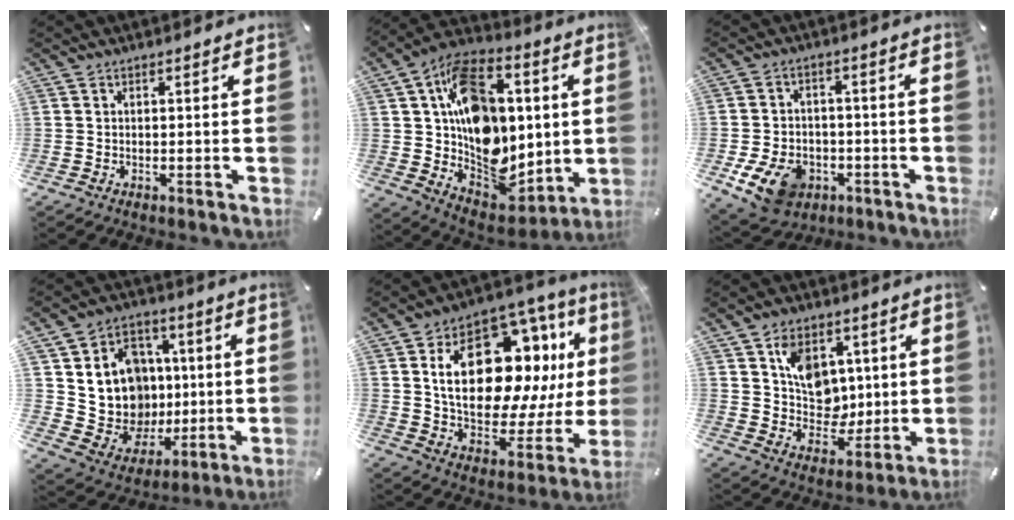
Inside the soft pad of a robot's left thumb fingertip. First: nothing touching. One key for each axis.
{"total": 19.6, "fx": 1.8, "fy": 15.0, "fz": 12.4, "tx": -0.181, "ty": -0.013, "tz": 0.045}
{"total": 10.9, "fx": -4.6, "fy": 8.1, "fz": 5.7, "tx": -0.113, "ty": 0.023, "tz": -0.082}
{"total": 14.5, "fx": 1.9, "fy": 13.6, "fz": 4.4, "tx": -0.060, "ty": -0.015, "tz": 0.066}
{"total": 25.7, "fx": 7.6, "fy": 15.0, "fz": 19.4, "tx": -0.335, "ty": -0.043, "tz": 0.127}
{"total": 11.4, "fx": 3.6, "fy": 9.6, "fz": 4.9, "tx": -0.069, "ty": -0.011, "tz": 0.072}